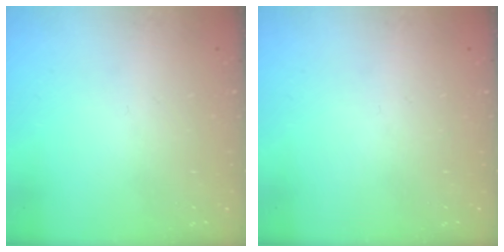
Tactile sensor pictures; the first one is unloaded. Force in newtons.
{"total": 0.0}